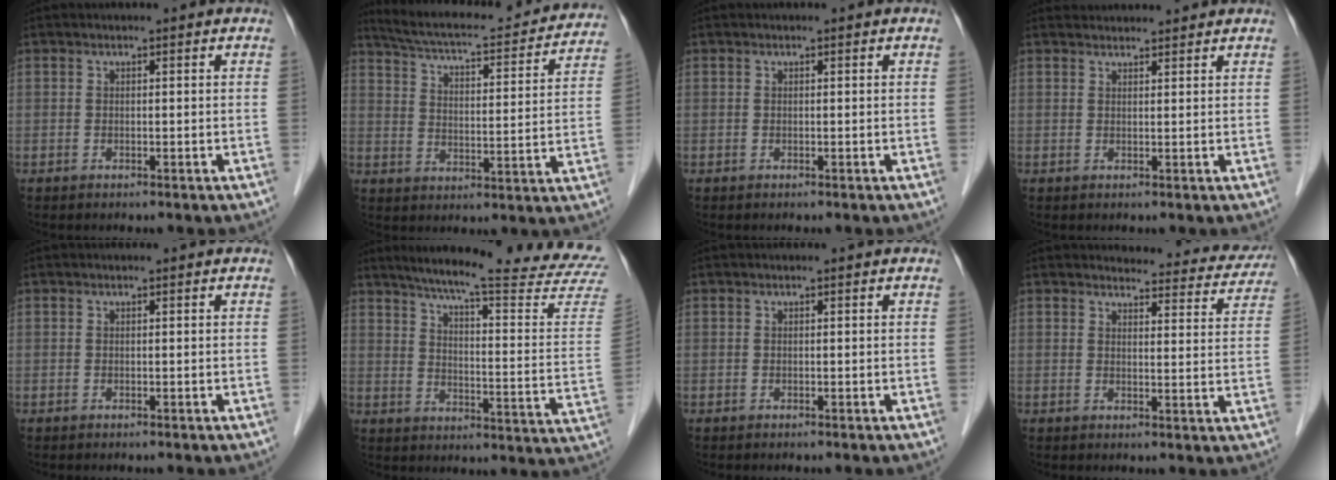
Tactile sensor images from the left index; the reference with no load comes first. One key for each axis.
{"total": 21.7, "fx": 19.9, "fy": 3.5, "fz": 7.9, "tx": -0.126, "ty": -0.008, "tz": 0.260}
{"total": 0.0}
{"total": 4.3, "fx": 4.3, "fy": 0.6, "fz": 0.4, "tx": -0.009, "ty": 0.032, "tz": 0.059}
{"total": 0.0}
{"total": 25.8, "fx": 23.1, "fy": -0.9, "fz": 11.5, "tx": -0.166, "ty": -0.096, "tz": 0.286}
{"total": 0.0}
{"total": 14.5, "fx": 14.0, "fy": 3.4, "fz": 1.5, "tx": 0.024, "ty": -0.036, "tz": 0.129}